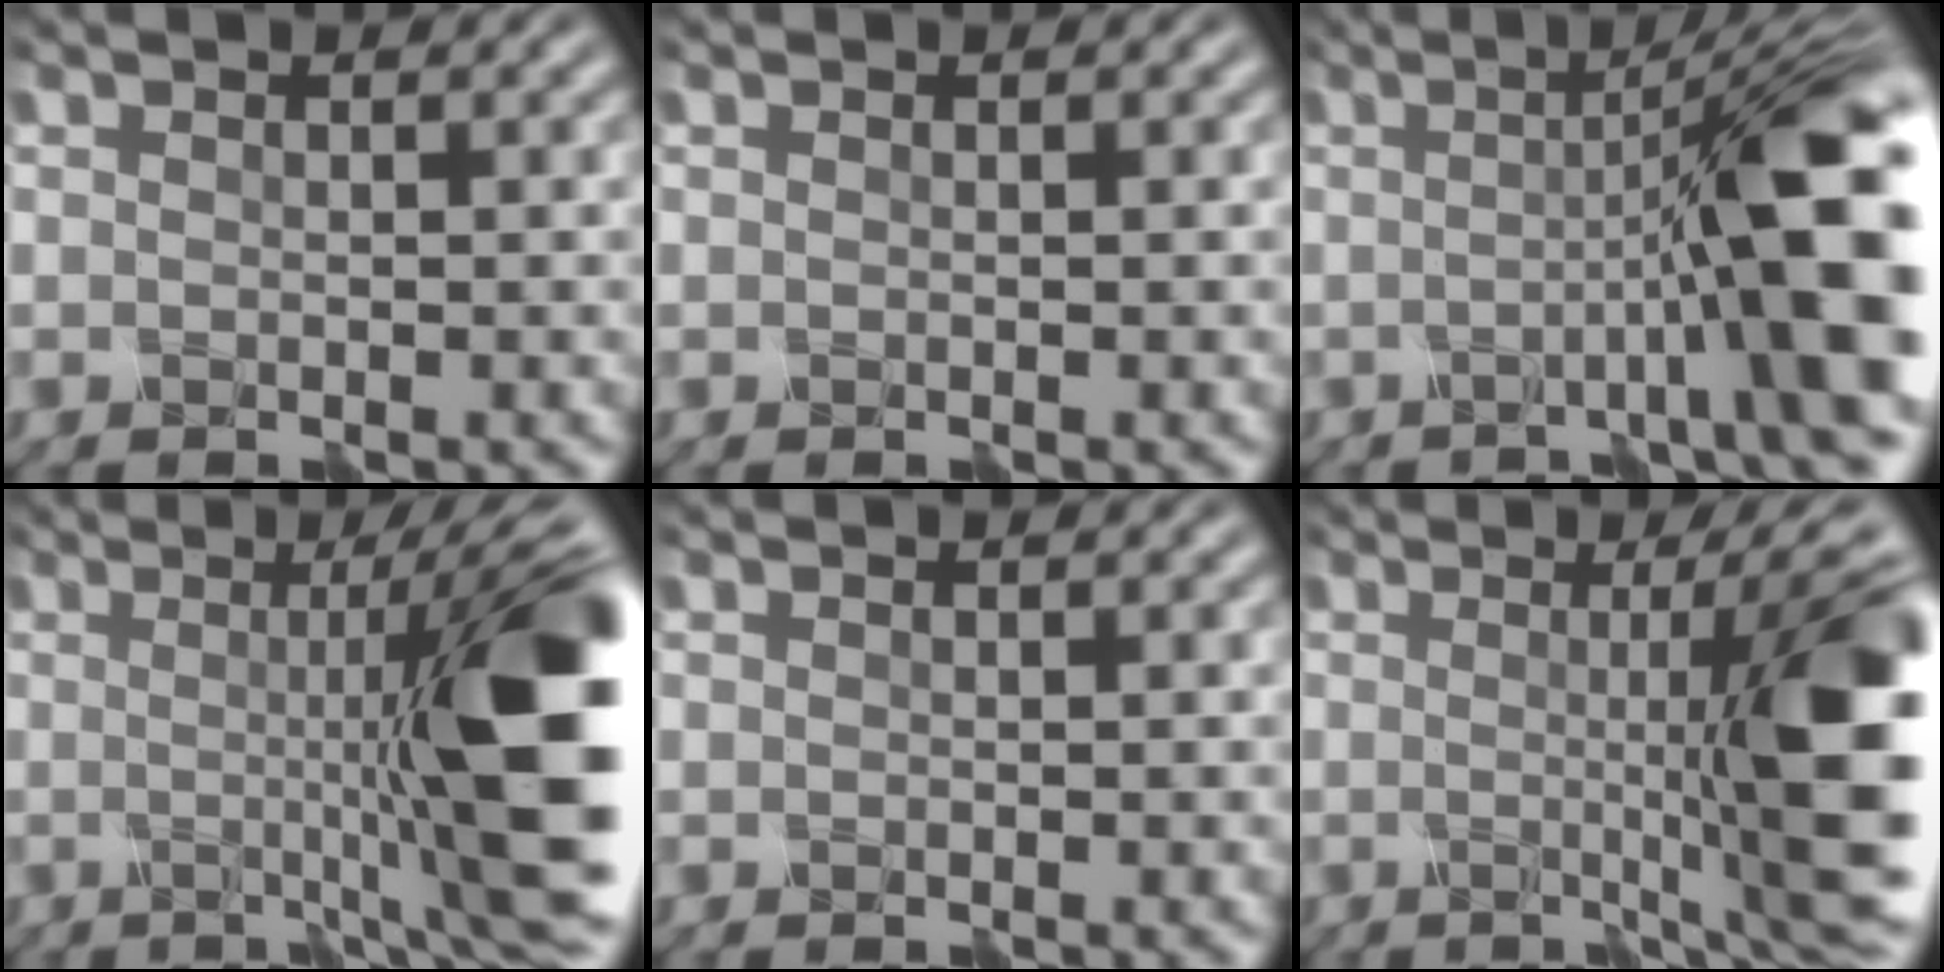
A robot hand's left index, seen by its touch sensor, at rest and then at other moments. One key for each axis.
{"total": 0.0}
{"total": 12.7, "fx": -0.9, "fy": 2.3, "fz": 12.5, "tx": -0.143, "ty": 0.009, "tz": -0.023}
{"total": 14.4, "fx": 0.1, "fy": 3.1, "fz": 14.0, "tx": -0.153, "ty": -0.006, "tz": 0.006}
{"total": 0.0}
{"total": 12.4, "fx": 0.0, "fy": 2.5, "fz": 12.2, "tx": -0.134, "ty": -0.006, "tz": 0.000}